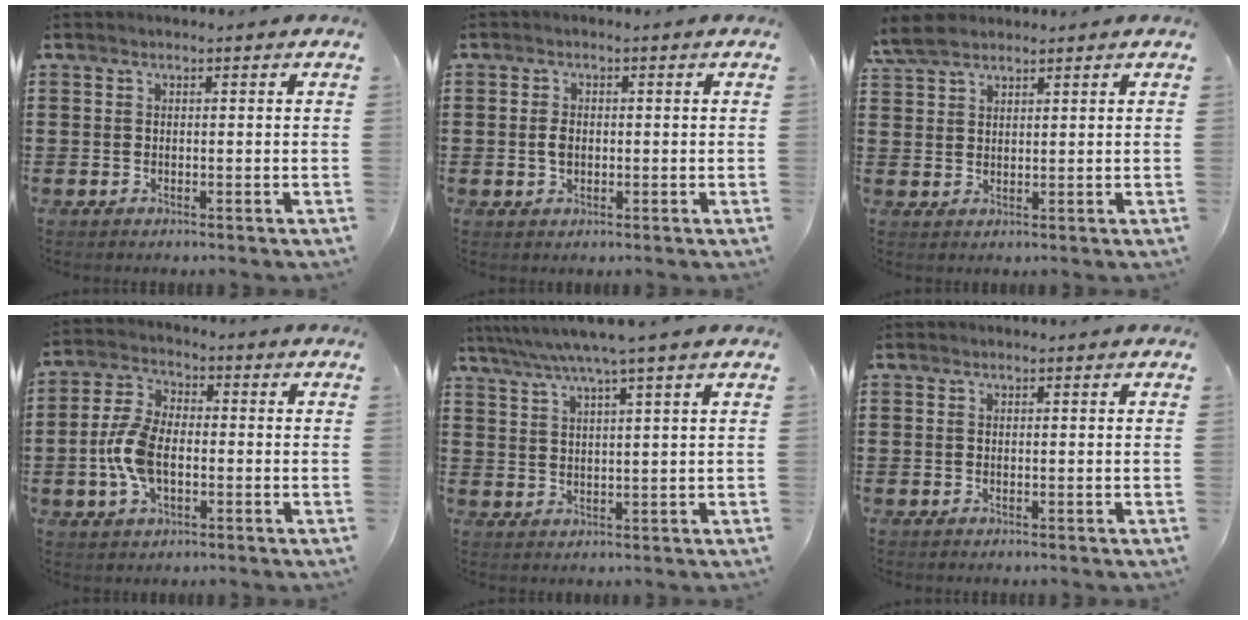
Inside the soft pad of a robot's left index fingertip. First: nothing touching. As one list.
[{"total": 2.1, "force": [-0.1, 1.3, 1.7], "torque": [-0.036, 0.005, -0.002]}, {"total": 4.2, "force": [3.4, 1.8, 1.9], "torque": [-0.048, 0.003, 0.064]}, {"total": 8.0, "force": [-1.4, 4.4, 6.5], "torque": [-0.163, -0.002, -0.034]}, {"total": 5.1, "force": [3.8, -0.9, 3.3], "torque": [-0.075, -0.016, 0.063]}, {"total": 0.0}]